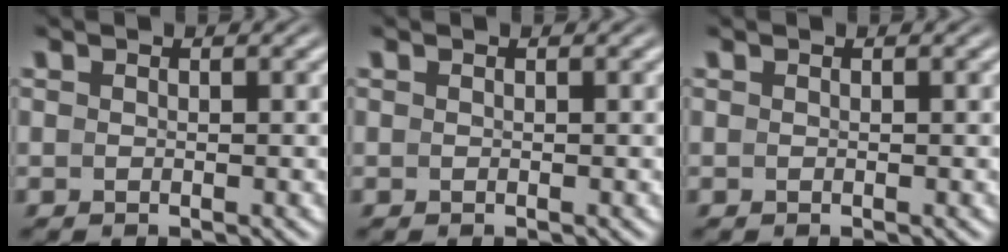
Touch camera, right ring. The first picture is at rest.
{"total": 0.0}
{"total": 0.0}